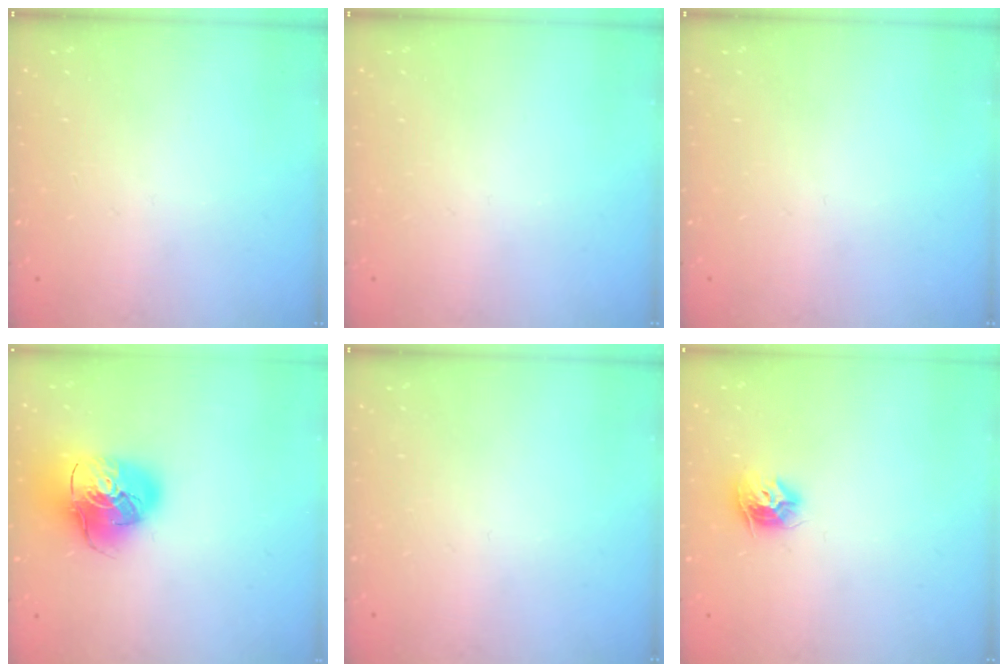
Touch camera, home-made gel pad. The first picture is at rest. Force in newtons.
{"total": 0.0}
{"total": 0.0}
{"total": 17.4, "press": 17.2, "slide": 2.7}
{"total": 0.0}
{"total": 9.3, "press": 9.3, "slide": 0.2}